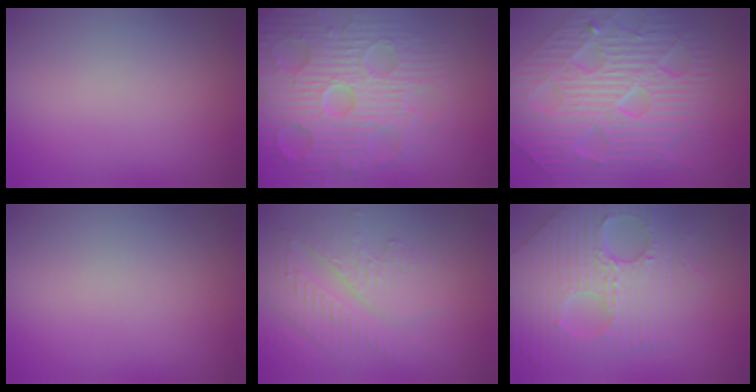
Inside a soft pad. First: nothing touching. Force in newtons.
{"total": 7.7, "press": 6.3, "slide": 4.5}
{"total": 10.8, "press": 7.4, "slide": 7.9}
{"total": 0.0}
{"total": 4.3, "press": 3.1, "slide": 2.9}
{"total": 9.4, "press": 6.4, "slide": 7.0}